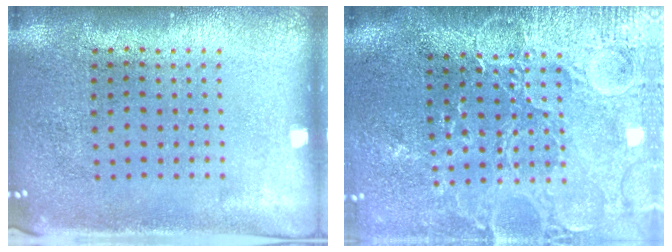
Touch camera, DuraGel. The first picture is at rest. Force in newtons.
{"total": 4.0, "press": 3.7, "slide": 1.5}